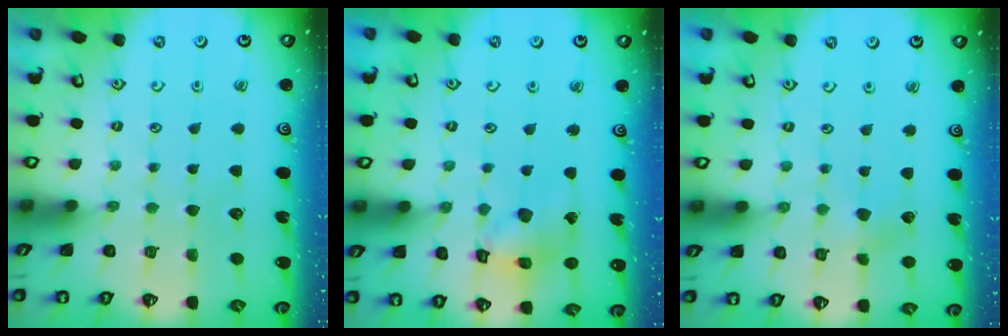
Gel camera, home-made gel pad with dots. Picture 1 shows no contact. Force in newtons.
{"total": 11.8, "press": 11.7, "slide": 1.4}
{"total": 1.3, "press": 1.3, "slide": 0.2}